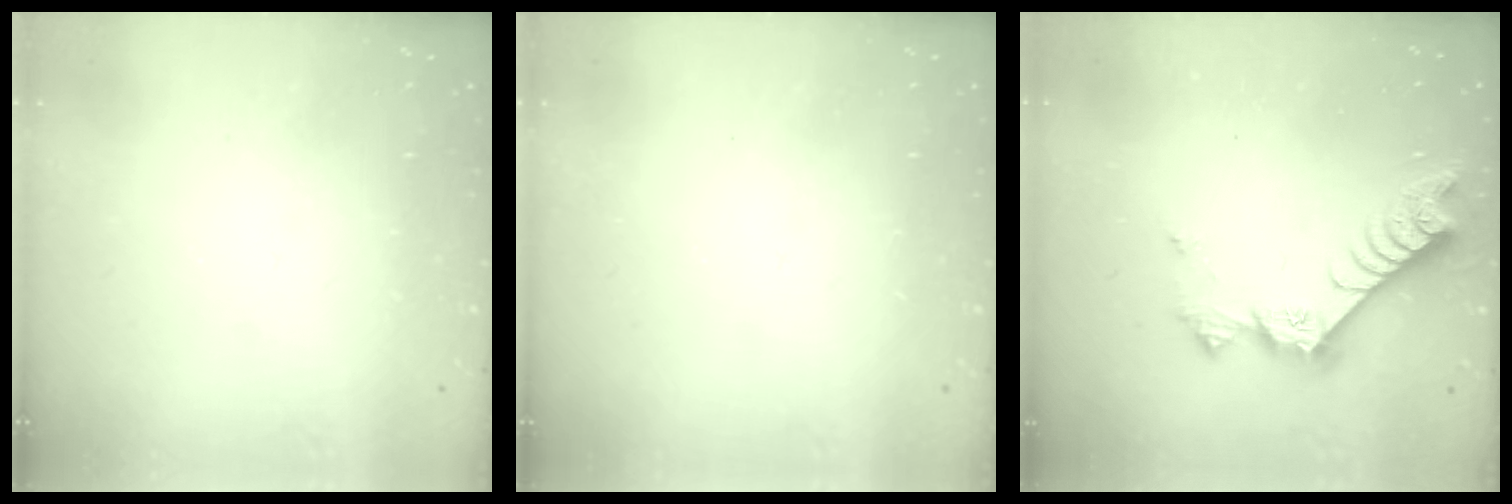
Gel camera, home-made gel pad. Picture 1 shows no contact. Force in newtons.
{"total": 0.0}
{"total": 8.7, "press": 8.7, "slide": 0.4}